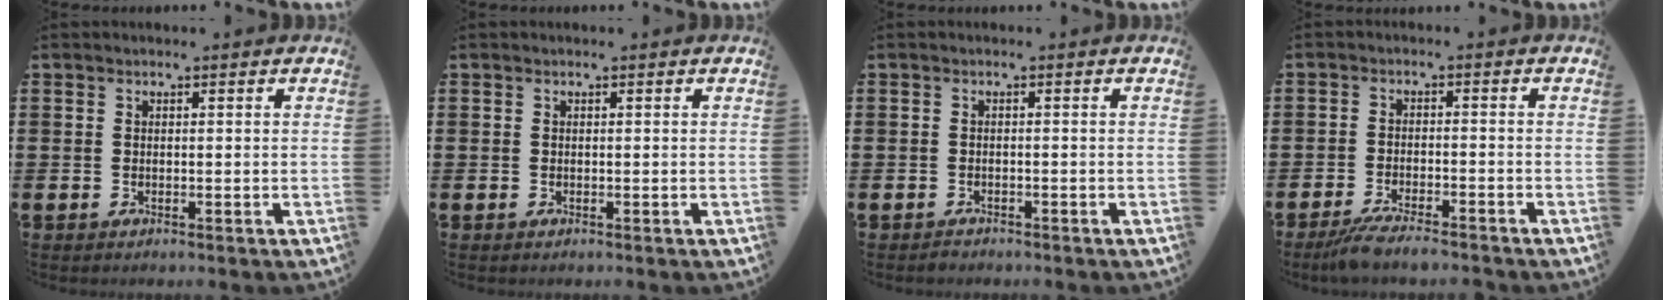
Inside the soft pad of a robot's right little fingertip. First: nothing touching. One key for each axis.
{"total": 0.0}
{"total": 0.6, "fx": -0.6, "fy": 0.2, "fz": 0.0, "tx": -0.002, "ty": -0.001, "tz": -0.012}
{"total": 3.6, "fx": -3.1, "fy": 0.0, "fz": 1.8, "tx": -0.035, "ty": -0.006, "tz": -0.060}